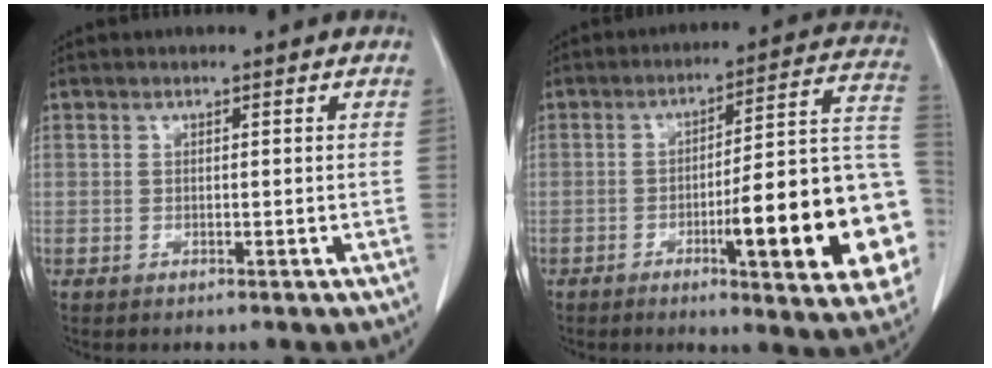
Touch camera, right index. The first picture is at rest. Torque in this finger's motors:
{"motor_torque": [1.88, -0.26, 1.05, 0.12]}